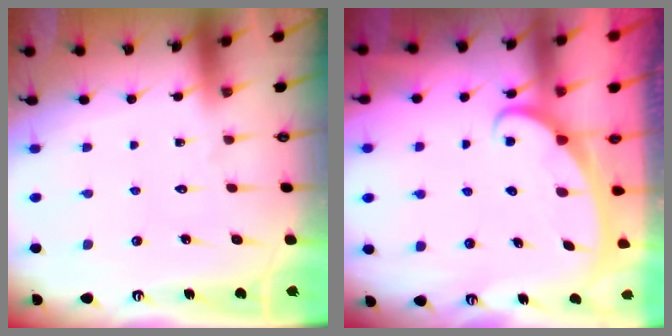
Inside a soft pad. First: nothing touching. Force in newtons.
{"total": 2.4, "press": 2.4, "slide": 0.3}